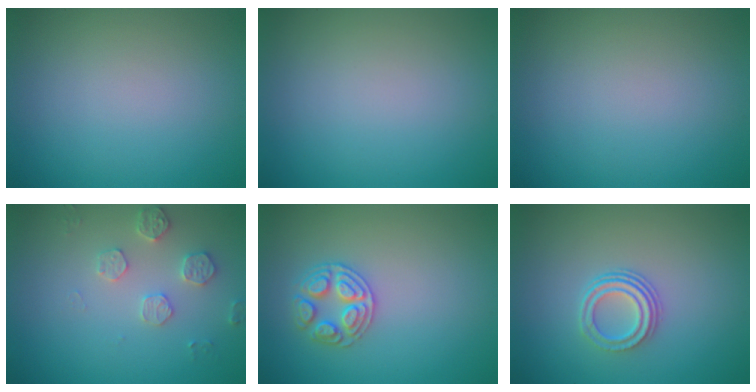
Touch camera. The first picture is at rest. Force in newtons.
{"total": 0.0}
{"total": 0.0}
{"total": 2.5, "press": 2.5, "slide": 0.5}
{"total": 2.6, "press": 2.6, "slide": 0.2}
{"total": 2.9, "press": 2.1, "slide": 2.0}